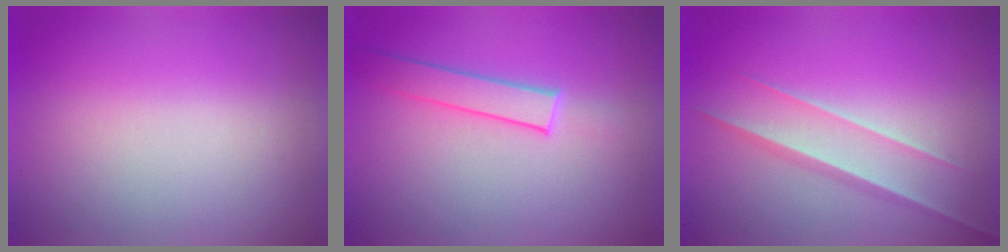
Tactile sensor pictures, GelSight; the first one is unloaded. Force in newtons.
{"total": 1.9}
{"total": 1.5}